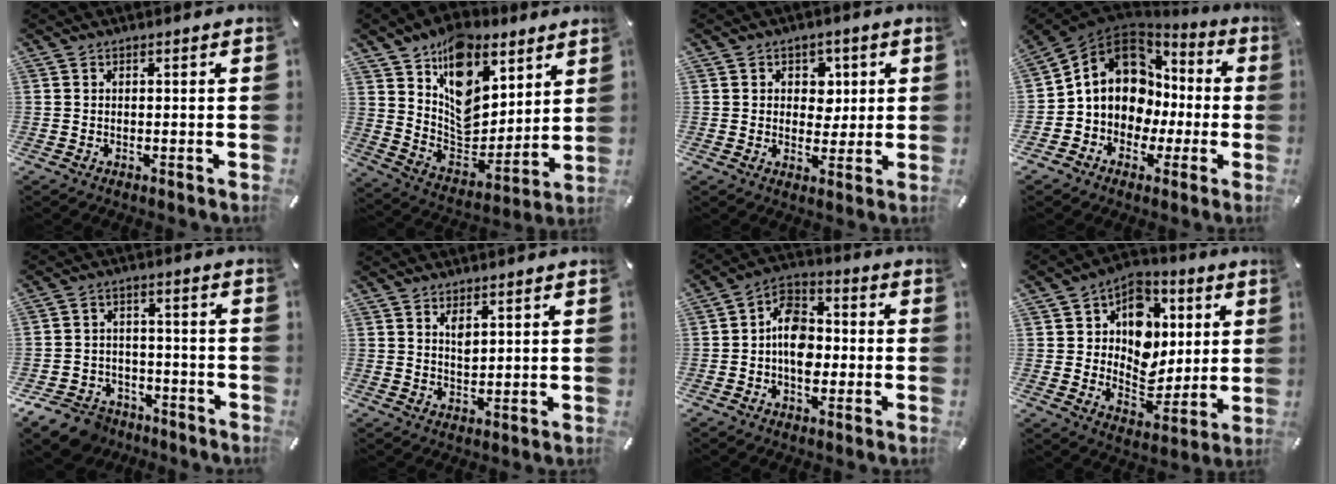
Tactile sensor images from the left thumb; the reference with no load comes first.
{"total": 14.5, "force": [7.3, 10.6, 6.7], "torque": [-0.090, -0.066, 0.135]}
{"total": 4.8, "force": [1.0, 4.1, 2.2], "torque": [-0.022, -0.002, 0.010]}
{"total": 13.7, "force": [1.2, 11.9, 6.7], "torque": [-0.138, -0.004, 0.030]}
{"total": 9.1, "force": [-6.8, 5.6, 2.5], "torque": [-0.047, 0.042, -0.124]}
{"total": 2.9, "force": [1.8, 1.4, 1.8], "torque": [-0.032, -0.006, 0.031]}
{"total": 9.8, "force": [-1.8, 7.0, 6.5], "torque": [-0.117, 0.019, -0.031]}
{"total": 12.7, "force": [2.6, 11.1, 5.7], "torque": [-0.077, -0.020, 0.050]}